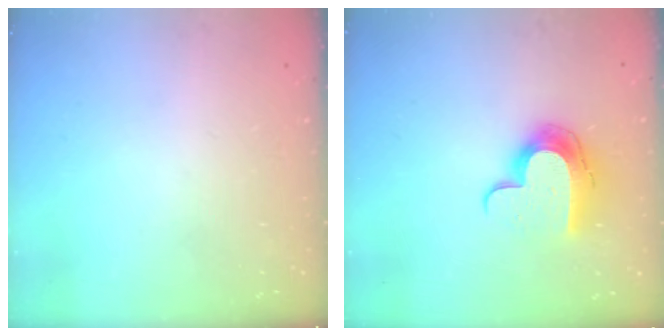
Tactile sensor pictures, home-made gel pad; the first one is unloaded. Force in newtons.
{"total": 12.0, "press": 12.0, "slide": 1.0}